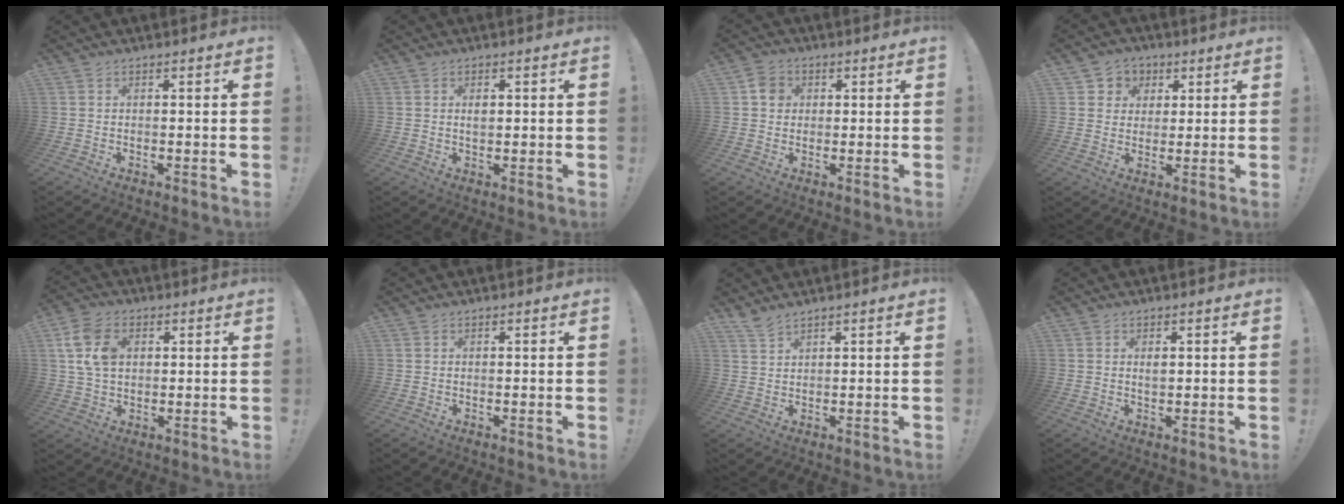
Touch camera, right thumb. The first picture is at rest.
{"total": 2.0, "force": [0.4, 1.3, 1.5], "torque": [-0.018, -0.001, 0.002]}
{"total": 4.8, "force": [1.0, 4.3, 1.9], "torque": [-0.023, 0.007, 0.019]}
{"total": 3.8, "force": [0.7, 3.6, 1.0], "torque": [-0.007, -0.001, 0.012]}
{"total": 11.3, "force": [3.1, 7.6, 7.8], "torque": [-0.147, -0.002, 0.061]}
{"total": 0.0}
{"total": 4.8, "force": [4.2, 0.8, 2.2], "torque": [-0.044, -0.025, 0.078]}
{"total": 1.6, "force": [0.4, 0.9, 1.3], "torque": [-0.021, 0.000, 0.006]}